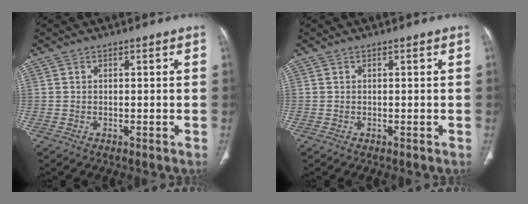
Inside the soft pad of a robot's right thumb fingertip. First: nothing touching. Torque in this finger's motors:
{"motor_torque": [-0.03, 0.03, -0.02, 0.02, 0.01]}